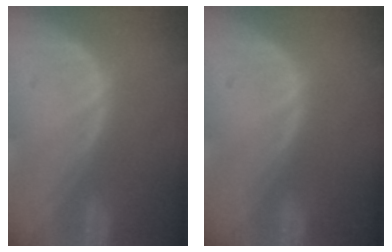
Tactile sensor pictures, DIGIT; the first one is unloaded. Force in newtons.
{"total": 0.0}